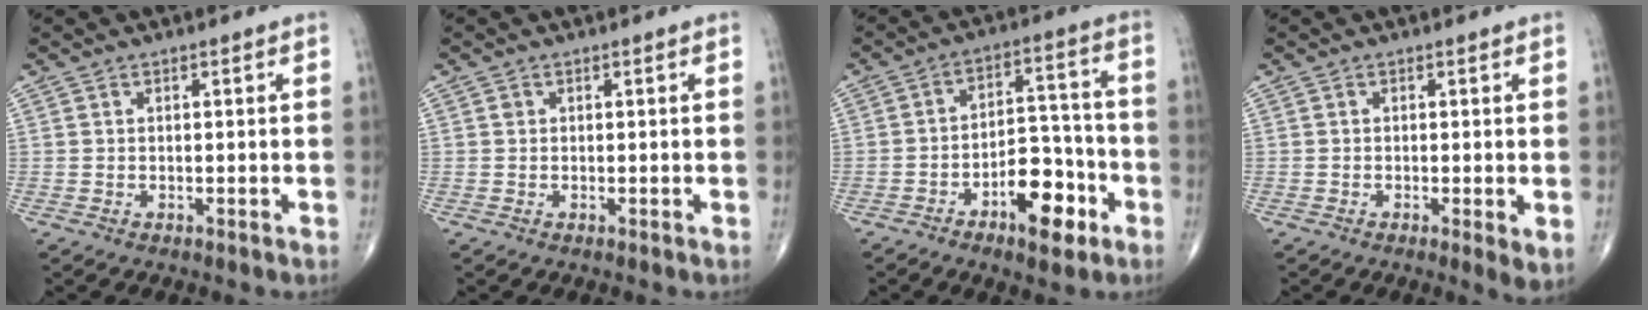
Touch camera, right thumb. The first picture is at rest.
{"total": 0.6, "force": [0.2, 0.5, 0.2], "torque": [0.000, 0.001, 0.003]}
{"total": 11.8, "force": [-5.6, 5.7, 8.7], "torque": [-0.108, 0.045, -0.083]}
{"total": 2.9, "force": [-0.5, 0.6, 2.8], "torque": [-0.050, -0.012, -0.012]}